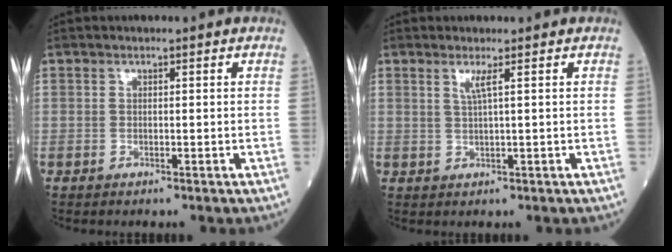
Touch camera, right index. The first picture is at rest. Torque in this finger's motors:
{"motor_torque": [0.28, 0.06, 0.05, 0.03]}